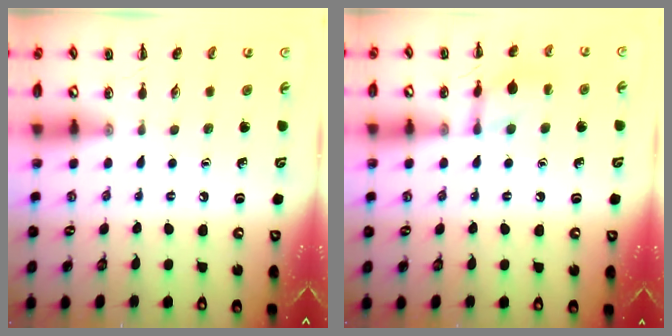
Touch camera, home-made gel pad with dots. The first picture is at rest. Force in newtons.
{"total": 10.1, "press": 10.1, "slide": 0.7}